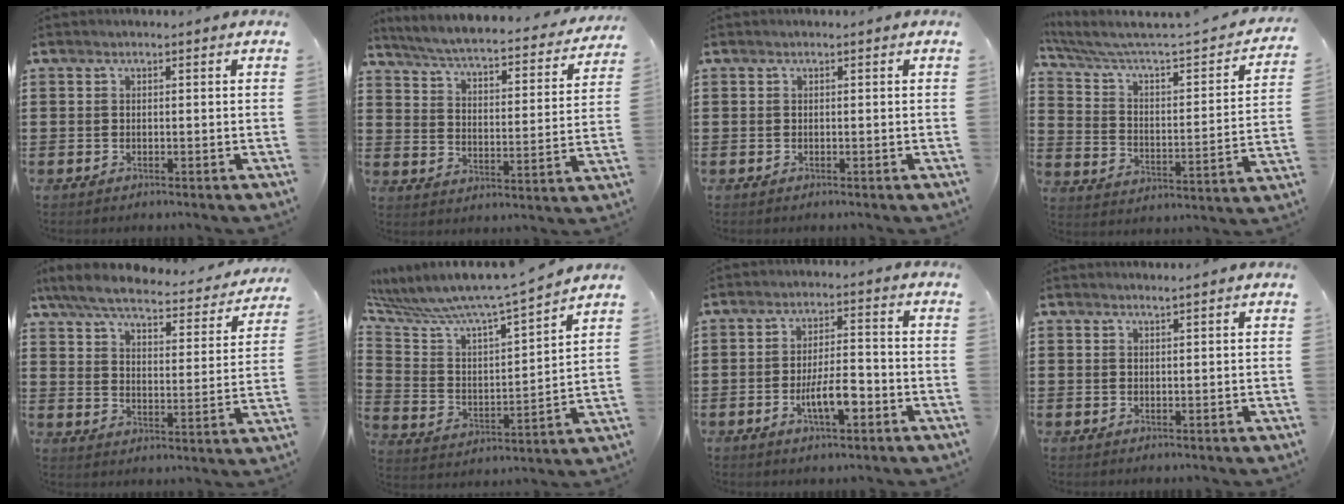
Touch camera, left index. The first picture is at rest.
{"total": 4.6, "force": [4.3, -0.1, 1.6], "torque": [-0.053, -0.036, 0.065]}
{"total": 0.0}
{"total": 4.0, "force": [3.1, 0.6, 2.5], "torque": [-0.068, -0.038, 0.041]}
{"total": 6.1, "force": [5.4, 0.8, 2.8], "torque": [-0.079, -0.031, 0.090]}
{"total": 7.5, "force": [7.0, 0.0, 2.6], "torque": [-0.088, -0.067, 0.109]}
{"total": 6.8, "force": [-2.6, 2.2, 5.9], "torque": [-0.117, 0.000, -0.049]}
{"total": 1.0, "force": [0.9, -0.2, 0.2], "torque": [-0.005, -0.003, 0.018]}